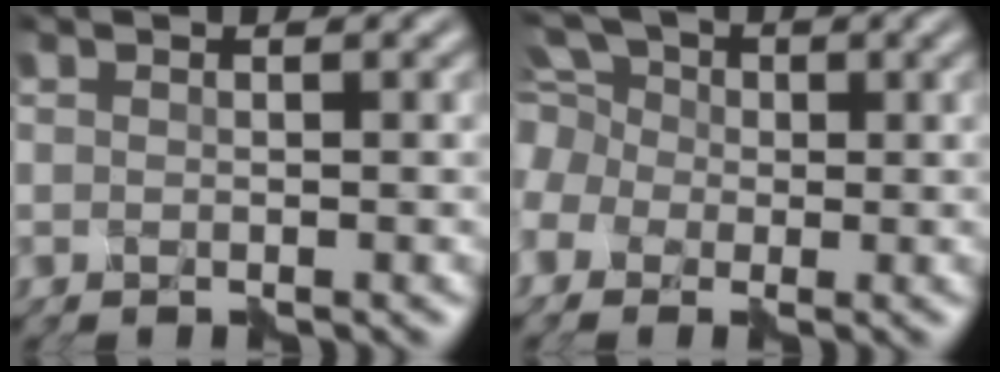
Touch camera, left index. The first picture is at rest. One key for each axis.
{"total": 7.3, "fx": -0.4, "fy": 6.6, "fz": 3.2, "tx": -0.084, "ty": 0.035, "tz": -0.054}